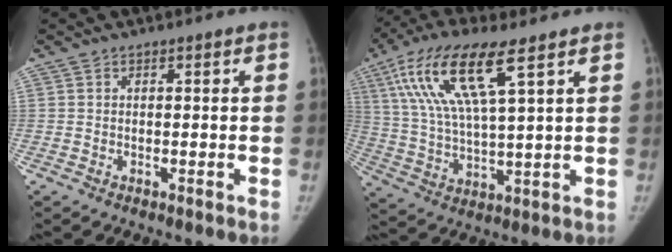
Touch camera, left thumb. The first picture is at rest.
{"total": 16.4, "force": [7.6, 4.0, 14.0], "torque": [-0.295, -0.015, 0.146]}